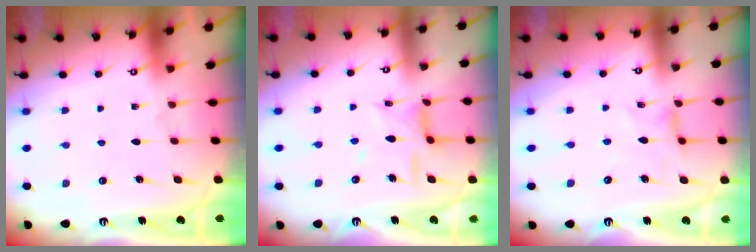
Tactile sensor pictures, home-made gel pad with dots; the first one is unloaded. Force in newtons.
{"total": 9.8, "press": 9.8, "slide": 0.8}
{"total": 3.2, "press": 3.2, "slide": 0.5}